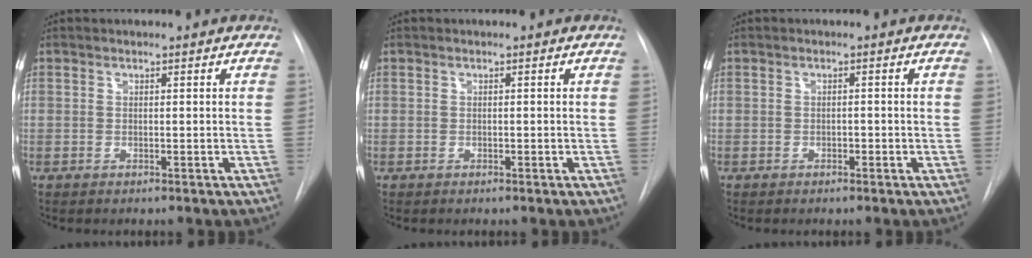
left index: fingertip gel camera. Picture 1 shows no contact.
{"total": 0.0}
{"total": 0.8, "force": [-0.5, 0.4, 0.4], "torque": [-0.005, -0.001, -0.009]}